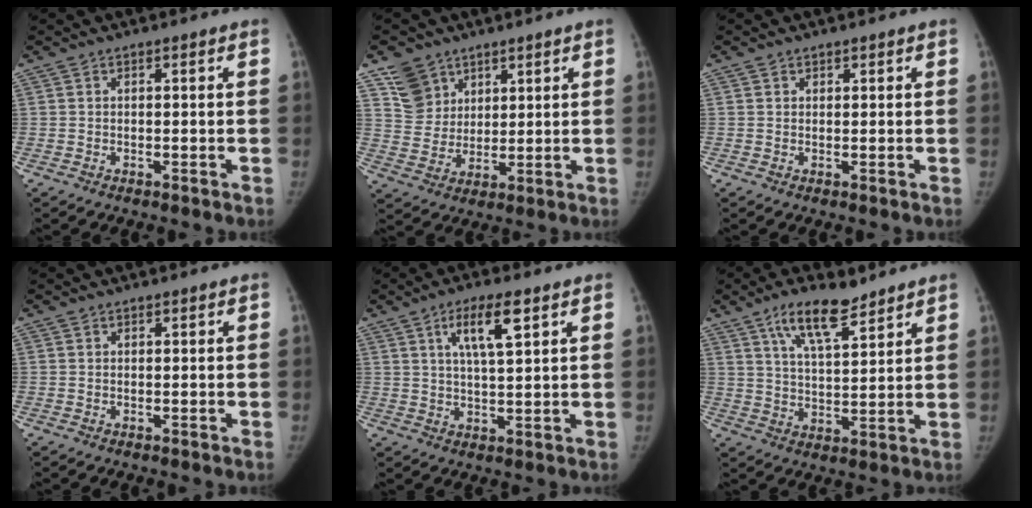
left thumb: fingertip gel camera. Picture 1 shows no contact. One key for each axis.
{"total": 8.2, "fx": 5.4, "fy": 6.1, "fz": 1.2, "tx": 0.009, "ty": -0.036, "tz": 0.112}
{"total": 0.8, "fx": 0.5, "fy": 0.6, "fz": 0.0, "tx": 0.010, "ty": -0.001, "tz": 0.004}
{"total": 0.0}
{"total": 7.9, "fx": 3.7, "fy": 2.0, "fz": 6.6, "tx": -0.113, "ty": -0.015, "tz": 0.067}
{"total": 10.4, "fx": 7.0, "fy": 3.6, "fz": 6.8, "tx": -0.103, "ty": -0.036, "tz": 0.127}